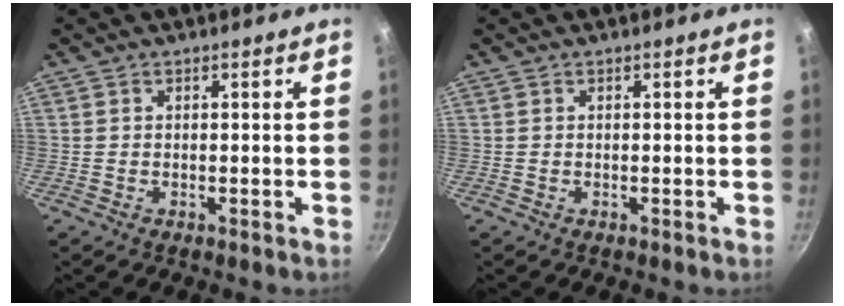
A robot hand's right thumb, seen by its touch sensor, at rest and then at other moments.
{"total": 0.0}